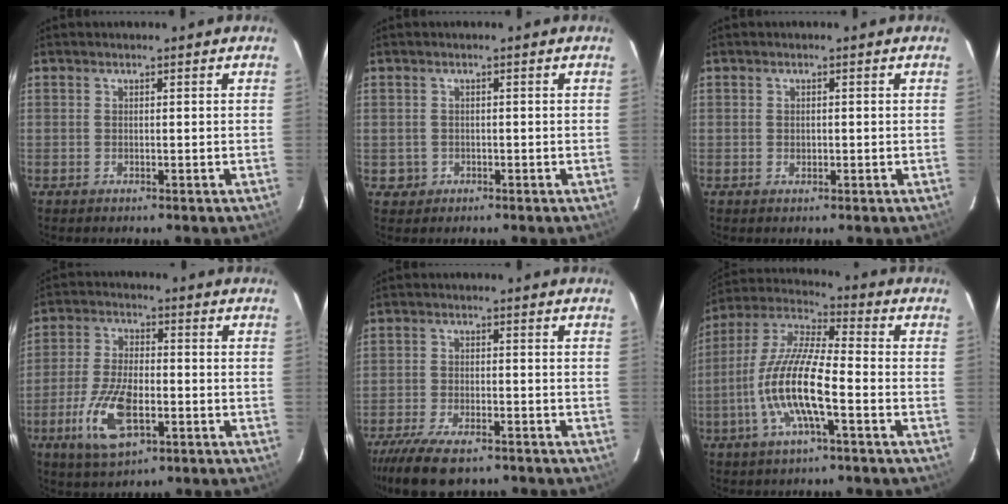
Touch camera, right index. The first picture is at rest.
{"total": 2.2, "force": [-0.4, 2.2, 0.1], "torque": [0.000, 0.008, 0.001]}
{"total": 0.9, "force": [-0.1, 0.8, 0.5], "torque": [-0.006, 0.001, -0.001]}
{"total": 12.2, "force": [-4.6, 5.4, 10.0], "torque": [-0.213, -0.010, -0.083]}
{"total": 12.5, "force": [-9.5, 4.5, 6.8], "torque": [-0.161, -0.032, -0.166]}
{"total": 14.2, "force": [-4.6, 2.8, 13.2], "torque": [-0.266, -0.004, -0.096]}